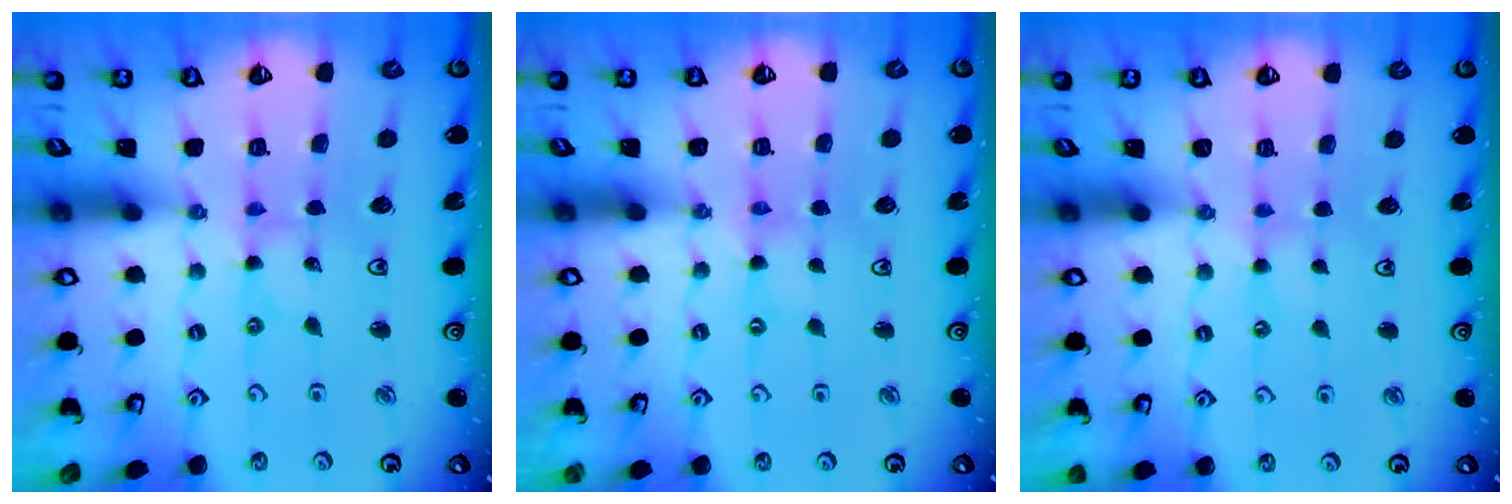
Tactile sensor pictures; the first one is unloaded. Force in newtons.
{"total": 0.0}
{"total": 1.5, "press": 1.4, "slide": 0.4}